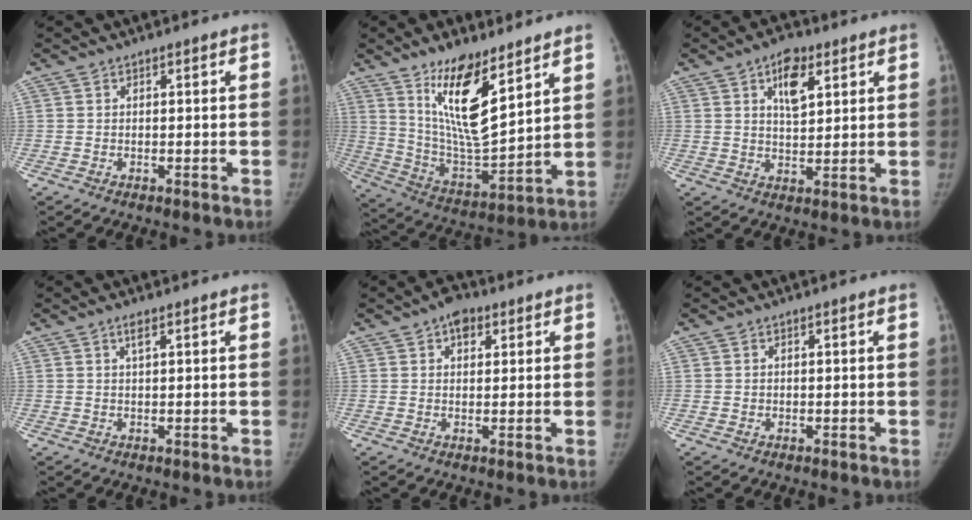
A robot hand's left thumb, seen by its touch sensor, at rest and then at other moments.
{"total": 16.8, "force": [9.5, 5.6, 12.6], "torque": [-0.198, -0.067, 0.186]}
{"total": 7.5, "force": [3.3, 3.9, 5.4], "torque": [-0.064, -0.015, 0.052]}
{"total": 1.7, "force": [0.7, 0.6, 1.4], "torque": [-0.023, 0.000, 0.013]}
{"total": 4.5, "force": [2.1, 2.9, 2.6], "torque": [-0.018, 0.000, 0.026]}
{"total": 0.6, "force": [0.0, 0.6, 0.1], "torque": [0.002, 0.002, 0.001]}